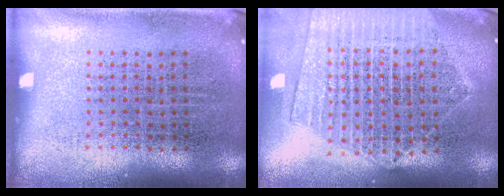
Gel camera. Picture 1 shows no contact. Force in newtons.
{"total": 2.1, "press": 1.9, "slide": 0.9}